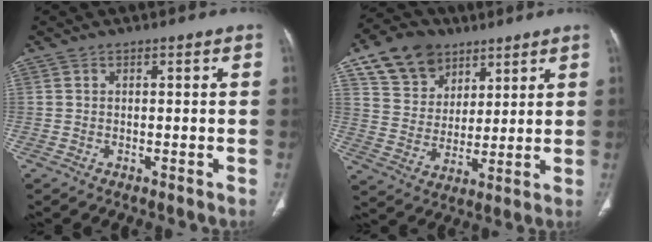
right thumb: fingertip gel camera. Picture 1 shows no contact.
{"total": 13.4, "force": [7.9, 9.6, 5.1], "torque": [-0.064, -0.020, 0.148]}